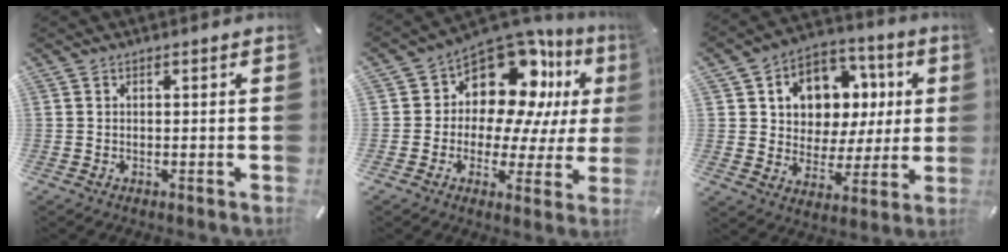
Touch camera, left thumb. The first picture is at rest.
{"total": 14.1, "force": [8.5, 9.1, 6.7], "torque": [-0.117, -0.078, 0.151]}
{"total": 10.8, "force": [2.2, 9.9, 3.6], "torque": [-0.061, -0.017, 0.048]}